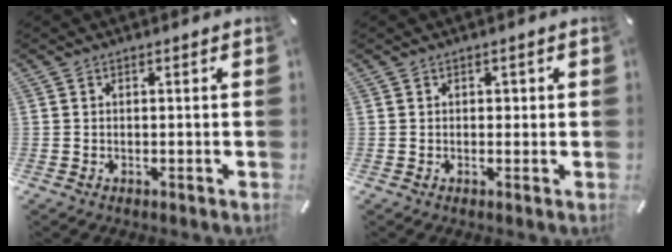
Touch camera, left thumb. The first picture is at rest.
{"total": 0.9, "force": [0.1, 0.9, 0.3], "torque": [0.002, 0.001, -0.001]}